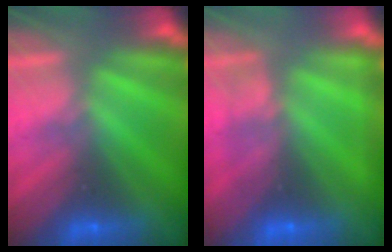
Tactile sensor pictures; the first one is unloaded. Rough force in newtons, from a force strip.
{"total": 2.2}